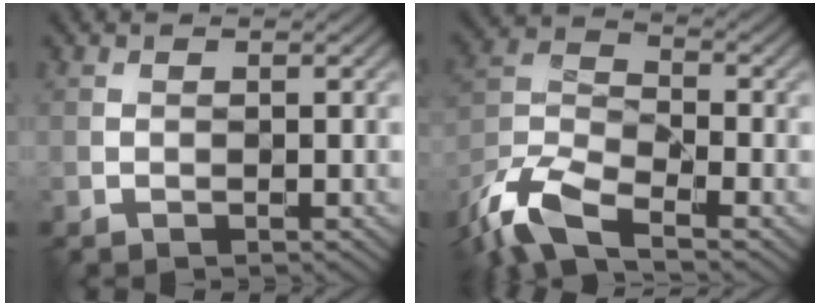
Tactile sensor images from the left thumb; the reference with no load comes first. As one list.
[{"total": 11.3, "force": [-8.2, 3.5, 6.9], "torque": [-0.151, -0.012, -0.178]}]